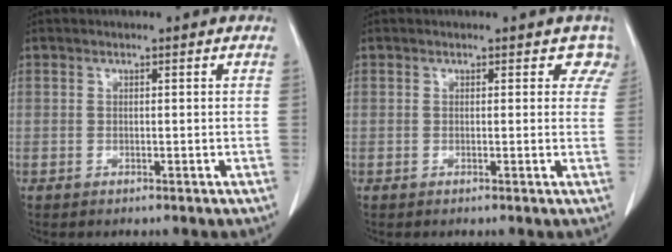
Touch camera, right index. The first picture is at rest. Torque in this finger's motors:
{"motor_torque": [0.02, 0.01, 0.07, 0.00]}